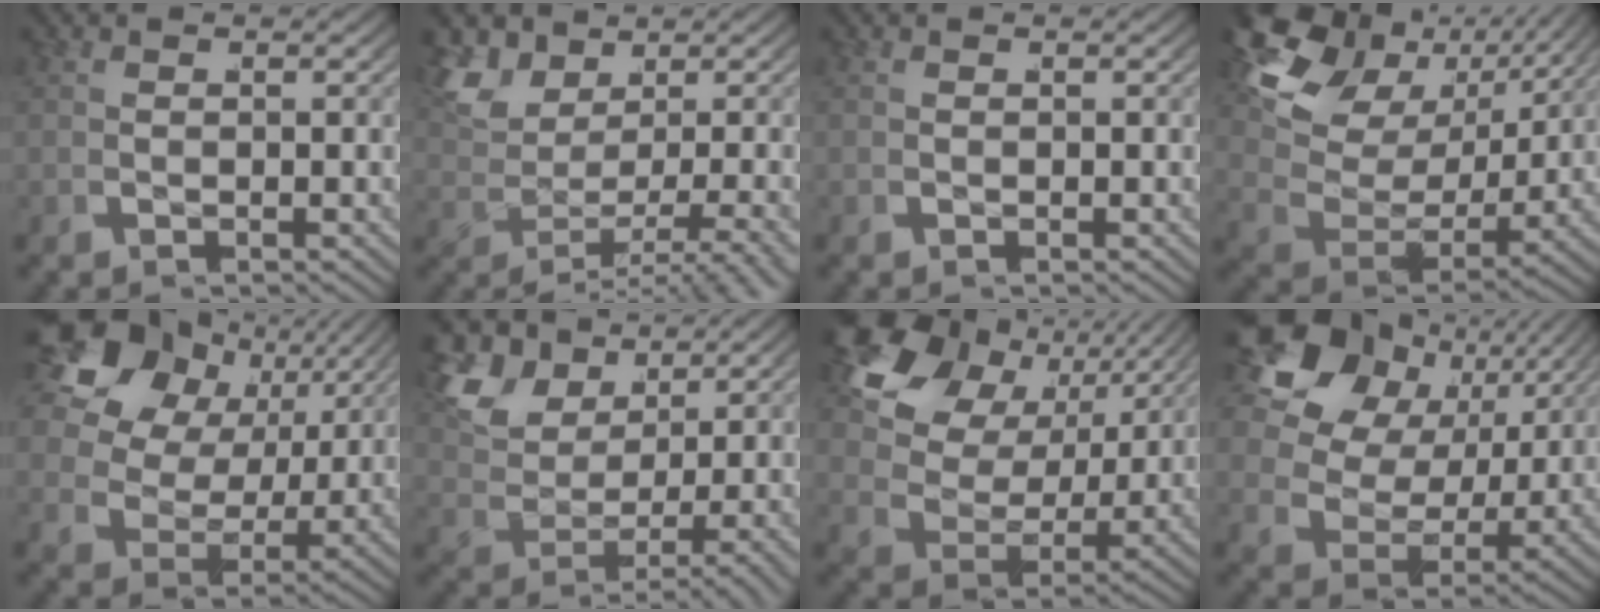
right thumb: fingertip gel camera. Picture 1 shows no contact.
{"total": 3.8, "force": [-0.4, 2.3, 3.0], "torque": [-0.058, -0.011, 0.005]}
{"total": 0.0}
{"total": 10.5, "force": [3.7, 6.6, 7.2], "torque": [-0.147, -0.005, 0.050]}
{"total": 10.1, "force": [3.1, 7.3, 6.3], "torque": [-0.144, -0.012, 0.047]}
{"total": 5.0, "force": [1.5, 3.5, 3.3], "torque": [-0.075, -0.006, 0.031]}
{"total": 12.2, "force": [3.6, 9.0, 7.4], "torque": [-0.155, -0.002, 0.042]}
{"total": 11.7, "force": [3.4, 8.5, 7.3], "torque": [-0.162, -0.009, 0.046]}